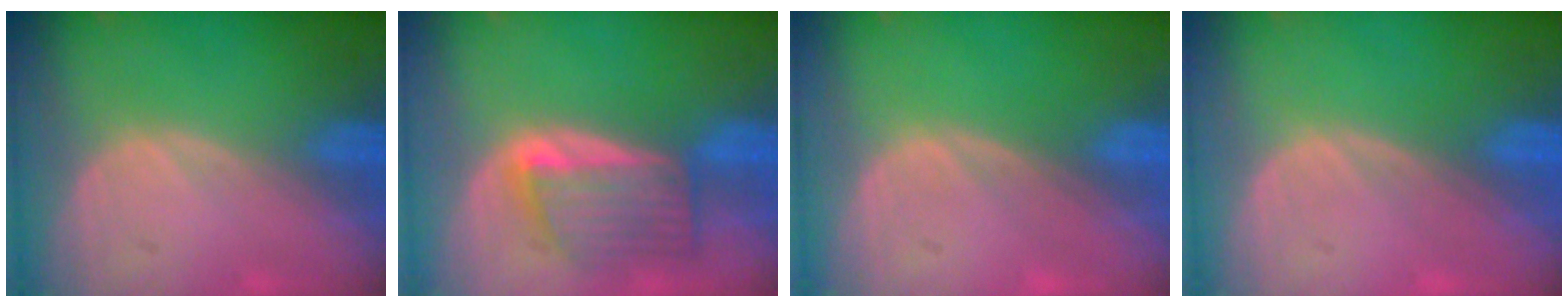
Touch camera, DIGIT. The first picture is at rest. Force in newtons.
{"total": 6.2, "press": 6.2, "slide": 0.4}
{"total": 0.0}
{"total": 0.0}